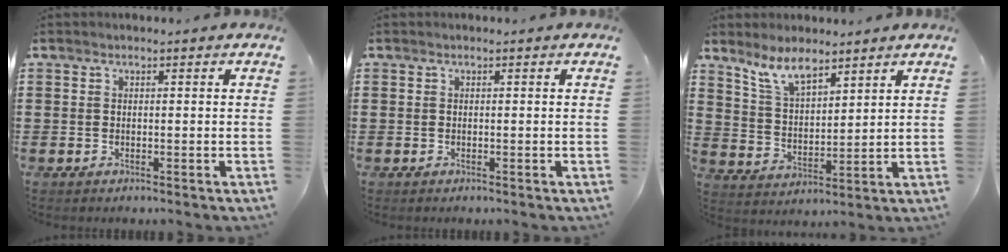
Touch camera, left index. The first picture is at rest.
{"total": 0.0}
{"total": 7.1, "force": [6.0, 2.0, 3.2], "torque": [-0.082, -0.014, 0.112]}